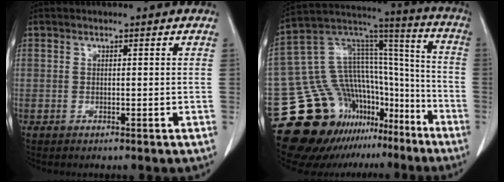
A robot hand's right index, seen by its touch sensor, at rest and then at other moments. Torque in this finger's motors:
{"motor_torque": [-0.14, 0.04, -0.09, -0.06]}